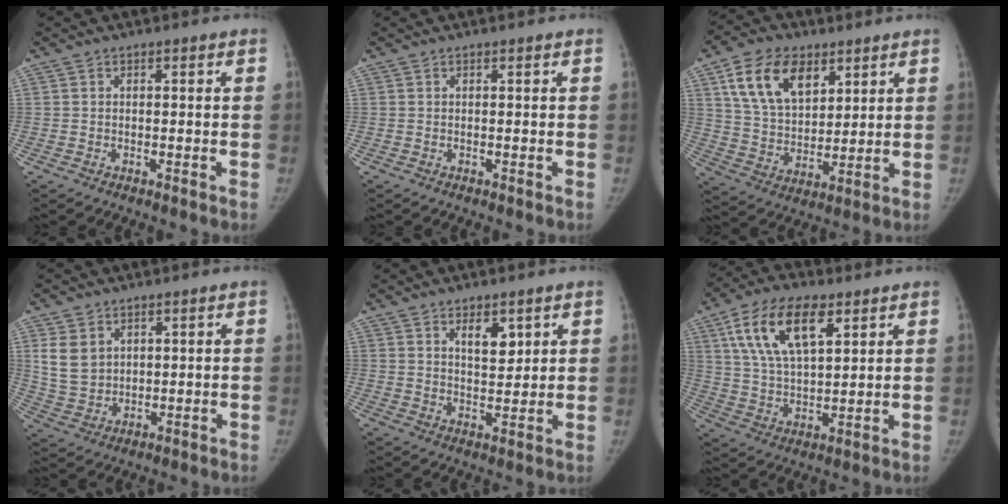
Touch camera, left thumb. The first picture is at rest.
{"total": 0.0}
{"total": 14.7, "force": [7.1, 9.1, 9.1], "torque": [-0.131, -0.025, 0.138]}
{"total": 6.7, "force": [2.6, 5.1, 3.5], "torque": [-0.054, -0.012, 0.065]}
{"total": 5.3, "force": [2.8, 2.7, 3.6], "torque": [-0.036, -0.022, 0.047]}
{"total": 15.2, "force": [7.0, 7.2, 11.4], "torque": [-0.193, -0.013, 0.130]}